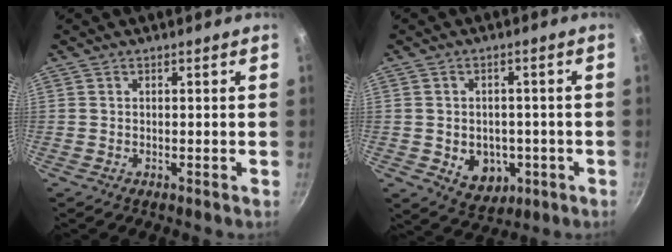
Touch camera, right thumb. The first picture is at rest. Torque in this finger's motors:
{"motor_torque": [-0.13, 0.38, -0.27, 0.23, 0.05]}